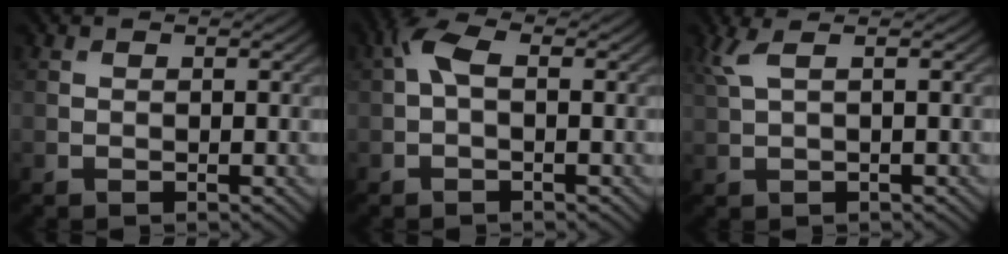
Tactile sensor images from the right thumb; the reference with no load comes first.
{"total": 2.9, "force": [0.1, 1.4, 2.6], "torque": [-0.057, 0.010, -0.005]}
{"total": 2.6, "force": [1.2, 0.6, 2.2], "torque": [-0.051, 0.011, 0.026]}